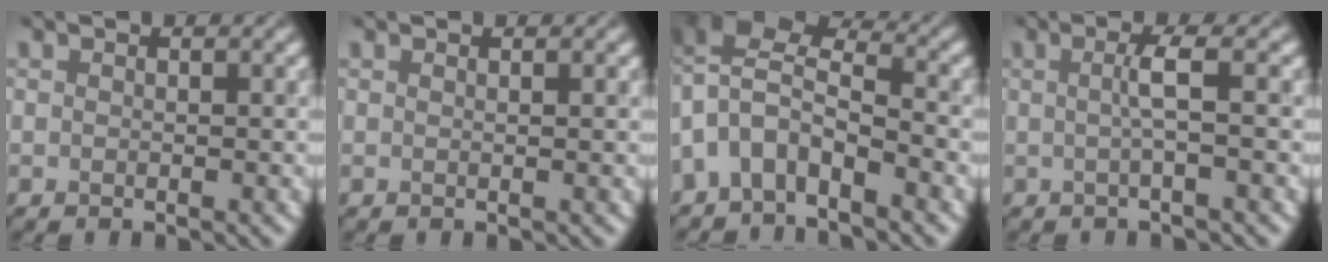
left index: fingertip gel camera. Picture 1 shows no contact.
{"total": 1.2, "force": [0.6, 0.5, 0.9], "torque": [0.001, 0.001, -0.007]}
{"total": 5.4, "force": [-3.0, 3.0, 3.3], "torque": [-0.057, 0.009, -0.054]}
{"total": 1.9, "force": [-0.2, 0.2, 1.9], "torque": [-0.037, 0.004, 0.002]}